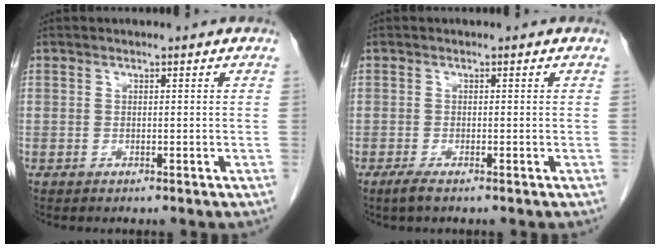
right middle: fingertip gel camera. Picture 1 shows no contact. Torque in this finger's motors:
{"motor_torque": [0.44, -0.04, 0.00, 0.00]}